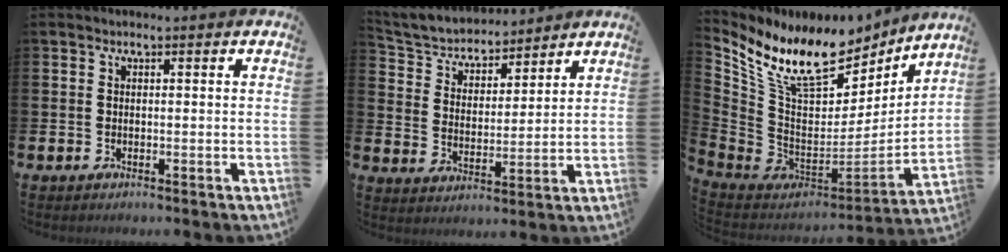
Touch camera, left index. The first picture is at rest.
{"total": 5.5, "force": [5.3, 1.6, 0.2], "torque": [-0.037, -0.041, 0.090]}
{"total": 12.7, "force": [9.5, 5.5, 6.3], "torque": [-0.156, -0.060, 0.170]}